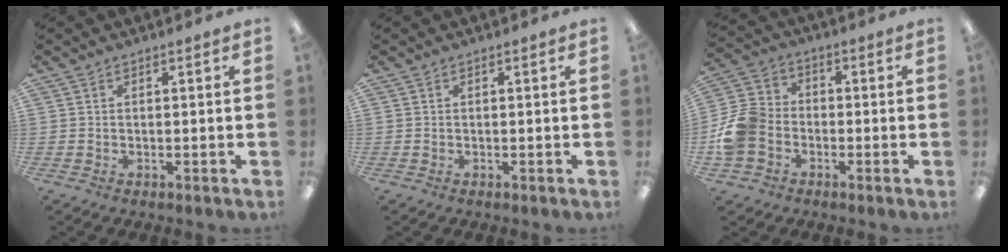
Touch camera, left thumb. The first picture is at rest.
{"total": 0.0}
{"total": 11.2, "force": [-3.8, 8.9, 5.6], "torque": [-0.124, 0.045, -0.066]}